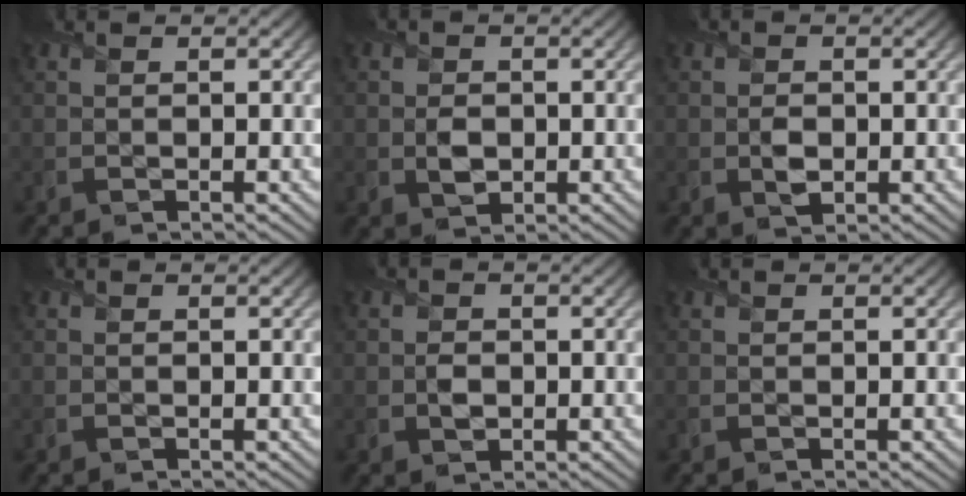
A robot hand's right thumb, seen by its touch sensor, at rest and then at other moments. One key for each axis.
{"total": 2.8, "fx": -0.3, "fy": 2.4, "fz": 1.6, "tx": -0.035, "ty": -0.009, "tz": -0.009}
{"total": 2.3, "fx": -0.3, "fy": 1.8, "fz": 1.4, "tx": -0.028, "ty": -0.008, "tz": -0.007}
{"total": 0.0}
{"total": 2.0, "fx": -0.3, "fy": 1.7, "fz": 1.1, "tx": -0.023, "ty": -0.005, "tz": -0.009}
{"total": 0.0}